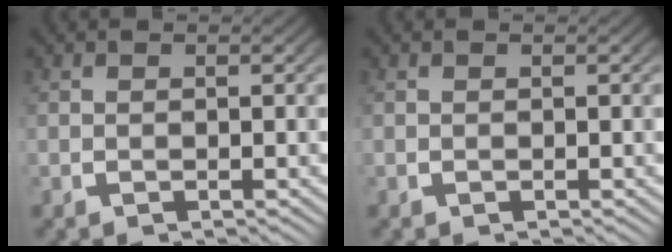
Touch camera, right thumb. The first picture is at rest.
{"total": 0.0}